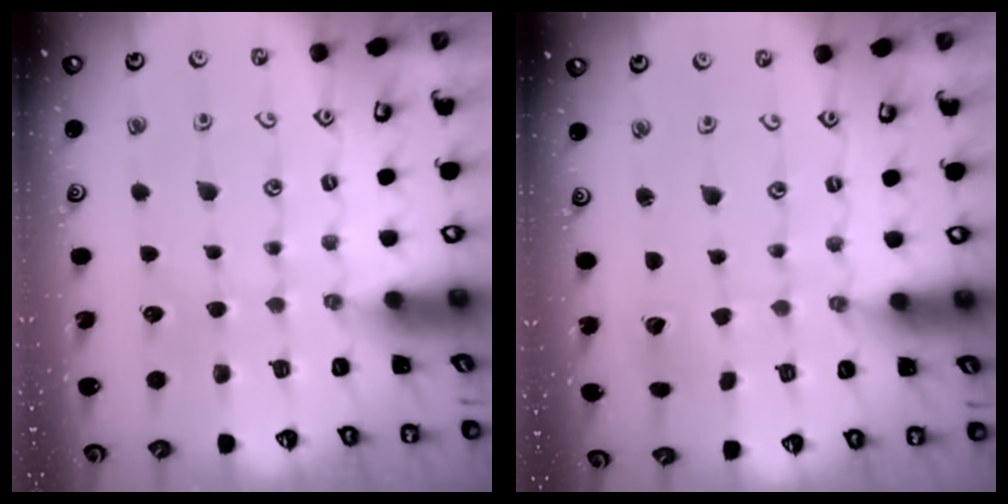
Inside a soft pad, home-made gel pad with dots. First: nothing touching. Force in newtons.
{"total": 2.3, "press": 2.3, "slide": 0.1}